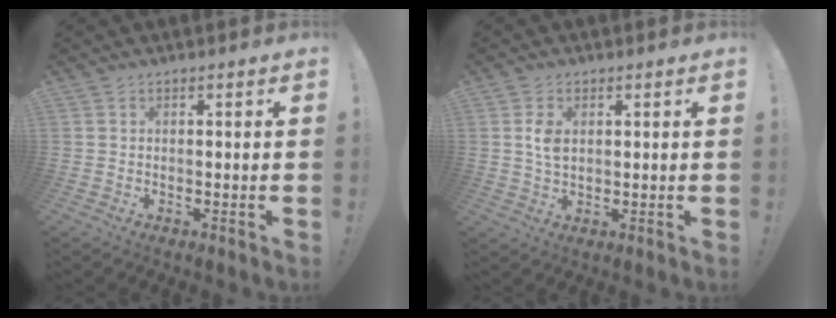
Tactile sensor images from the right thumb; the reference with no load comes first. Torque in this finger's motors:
{"motor_torque": [0.35, -0.20, 0.28, -0.25, 0.01]}